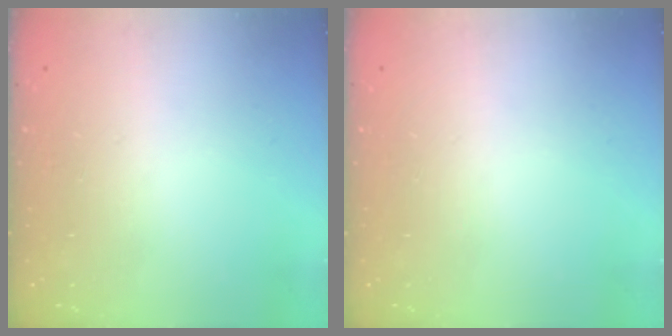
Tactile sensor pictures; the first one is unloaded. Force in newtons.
{"total": 0.0}